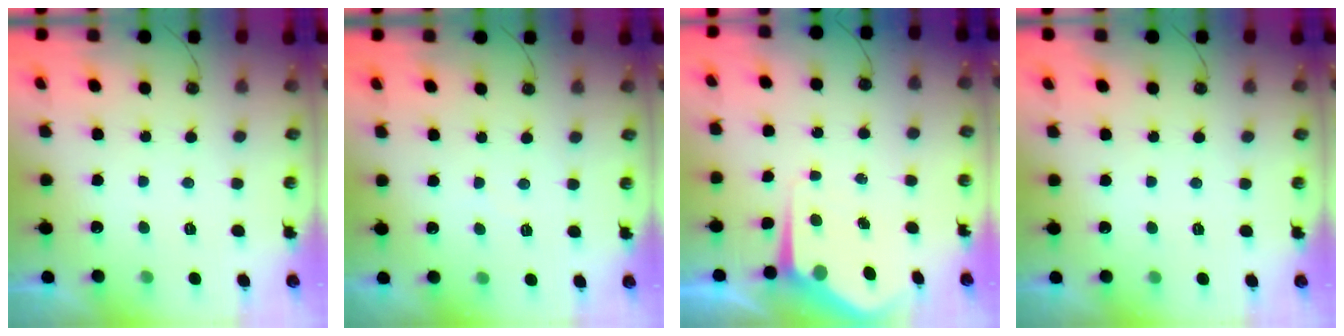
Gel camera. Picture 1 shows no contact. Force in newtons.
{"total": 2.0, "press": 2.0, "slide": 0.3}
{"total": 6.8, "press": 6.7, "slide": 0.4}
{"total": 0.0}